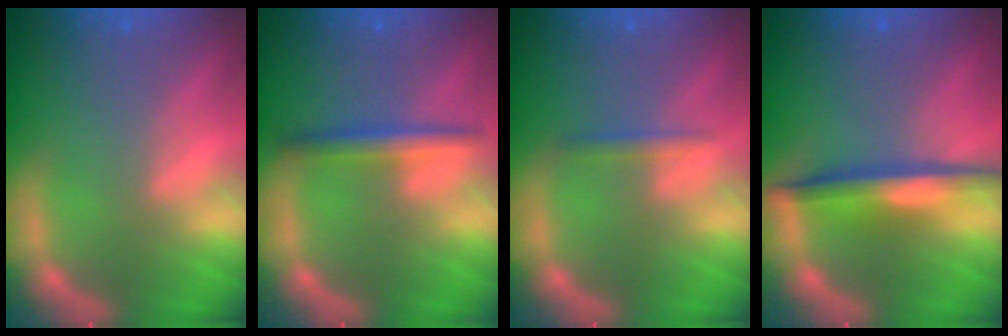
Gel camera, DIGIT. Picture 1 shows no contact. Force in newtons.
{"total": 3.0}
{"total": 1.4}
{"total": 5.0}